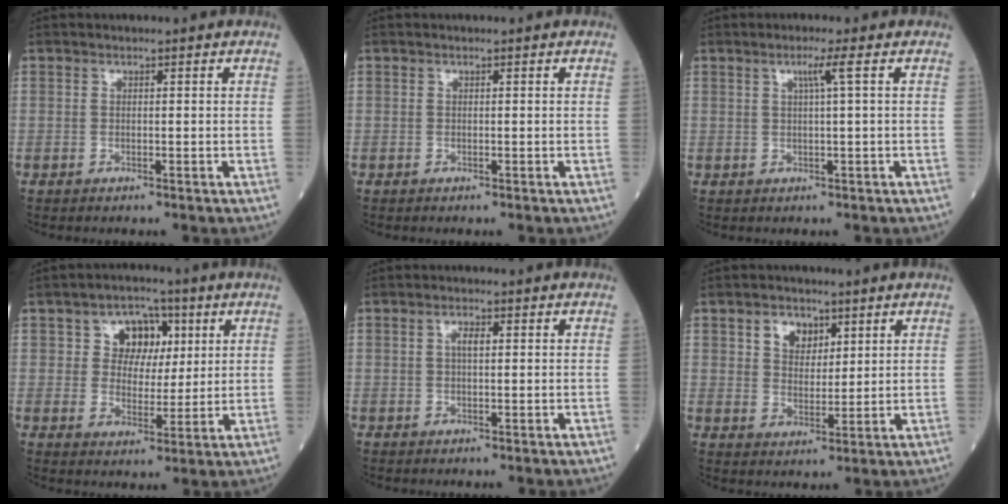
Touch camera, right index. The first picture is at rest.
{"total": 0.0}
{"total": 2.3, "force": [0.8, -0.7, 2.0], "torque": [-0.039, -0.001, 0.016]}
{"total": 7.1, "force": [2.6, 5.4, 3.8], "torque": [-0.050, 0.021, 0.044]}
{"total": 1.7, "force": [0.4, 0.5, 1.6], "torque": [-0.031, 0.003, 0.006]}
{"total": 4.9, "force": [2.5, 3.3, 2.6], "torque": [-0.044, 0.008, 0.047]}